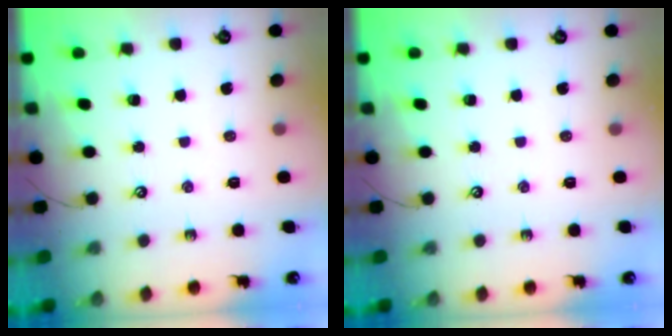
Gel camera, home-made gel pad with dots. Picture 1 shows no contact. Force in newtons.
{"total": 0.0}